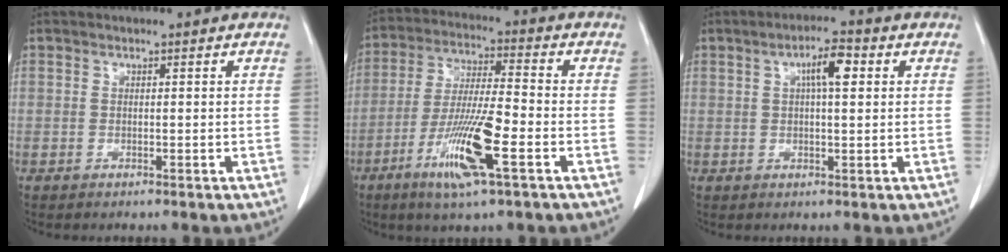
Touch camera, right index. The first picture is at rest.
{"total": 12.4, "force": [-5.3, 0.8, 11.2], "torque": [-0.219, -0.019, -0.097]}
{"total": 4.9, "force": [1.5, 1.0, 4.6], "torque": [-0.082, 0.011, 0.025]}